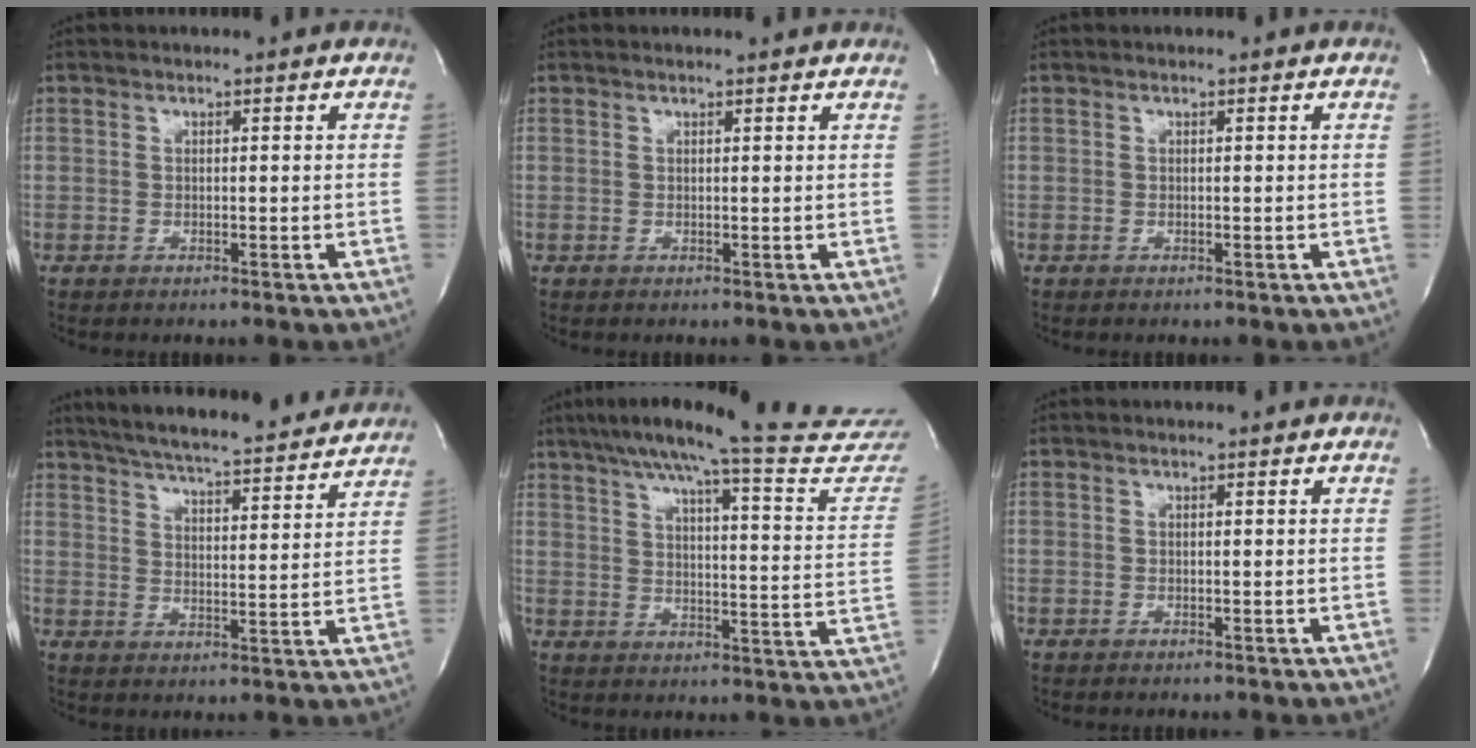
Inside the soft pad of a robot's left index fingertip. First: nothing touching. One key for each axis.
{"total": 1.9, "fx": 1.9, "fy": 0.1, "fz": 0.5, "tx": -0.013, "ty": 0.008, "tz": 0.020}
{"total": 0.0}
{"total": 22.3, "fx": 20.4, "fy": 2.5, "fz": 8.6, "tx": -0.141, "ty": -0.011, "tz": 0.272}
{"total": 25.1, "fx": 23.3, "fy": 0.0, "fz": 9.3, "tx": -0.138, "ty": -0.083, "tz": 0.288}
{"total": 0.9, "fx": 0.9, "fy": -0.1, "fz": 0.2, "tx": -0.009, "ty": -0.001, "tz": 0.009}